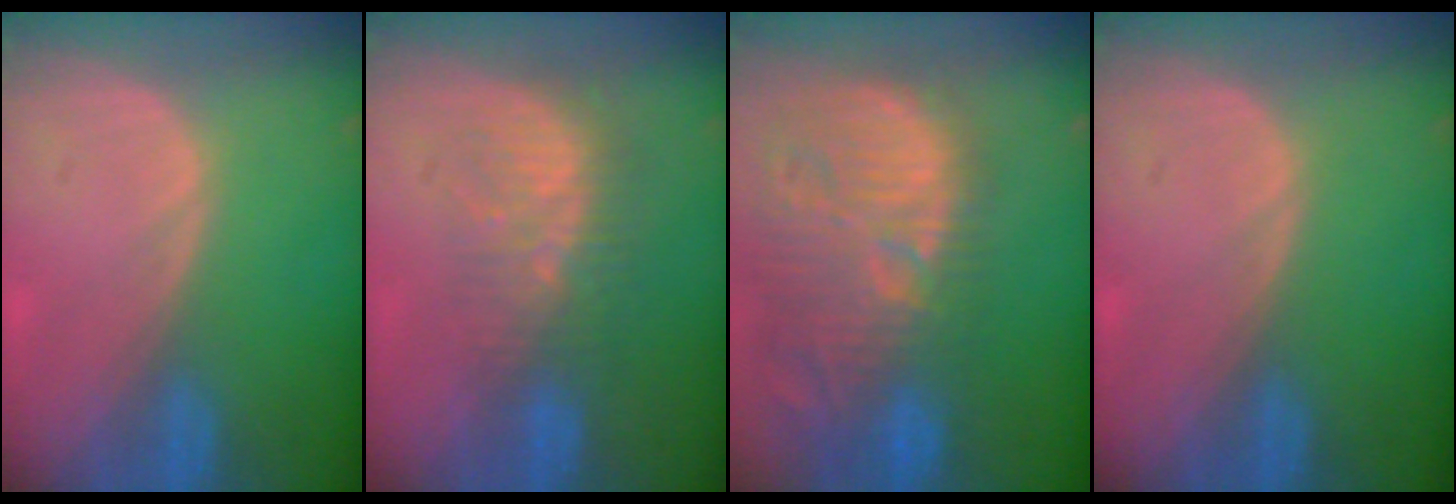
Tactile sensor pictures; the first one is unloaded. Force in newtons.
{"total": 7.5, "press": 6.9, "slide": 3.0}
{"total": 14.8, "press": 13.1, "slide": 6.9}
{"total": 0.0}